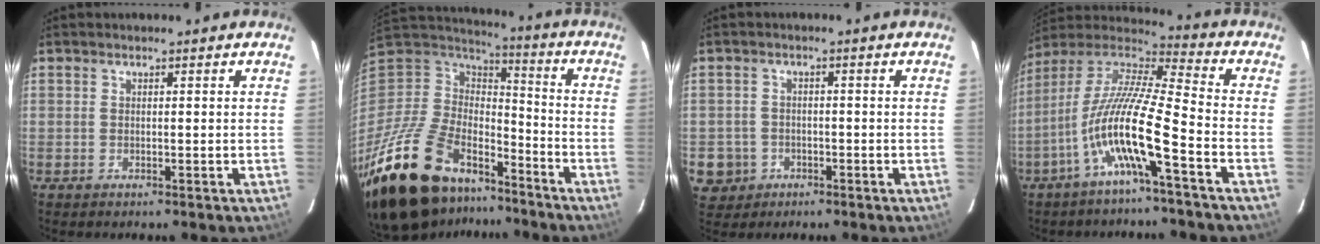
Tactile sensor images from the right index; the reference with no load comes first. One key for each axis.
{"total": 31.0, "fx": -21.4, "fy": 15.8, "fz": 16.0, "tx": -0.351, "ty": -0.012, "tz": -0.336}
{"total": 6.3, "fx": -2.0, "fy": 5.8, "fz": 1.2, "tx": -0.047, "ty": 0.018, "tz": -0.021}
{"total": 14.6, "fx": -5.9, "fy": 1.0, "fz": 13.3, "tx": -0.240, "ty": -0.006, "tz": -0.119}